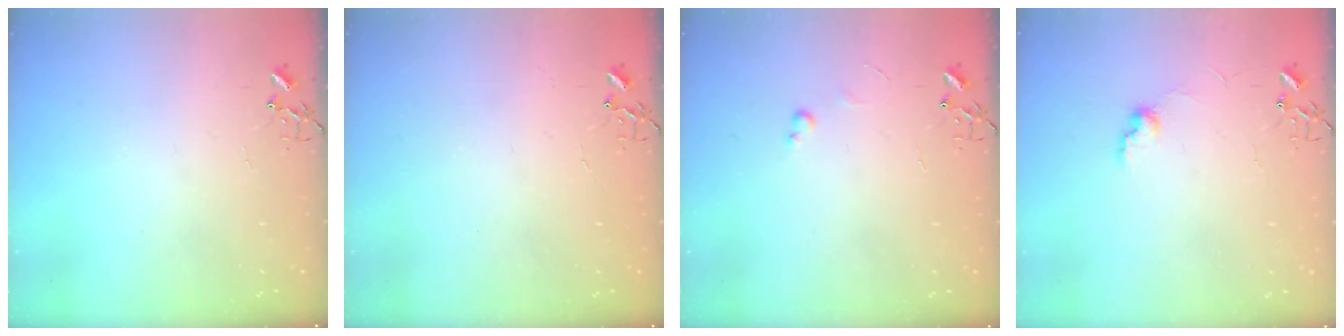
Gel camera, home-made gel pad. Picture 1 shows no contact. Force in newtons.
{"total": 1.4, "press": 1.4, "slide": 0.2}
{"total": 3.4, "press": 3.4, "slide": 0.5}
{"total": 7.5, "press": 7.4, "slide": 0.8}